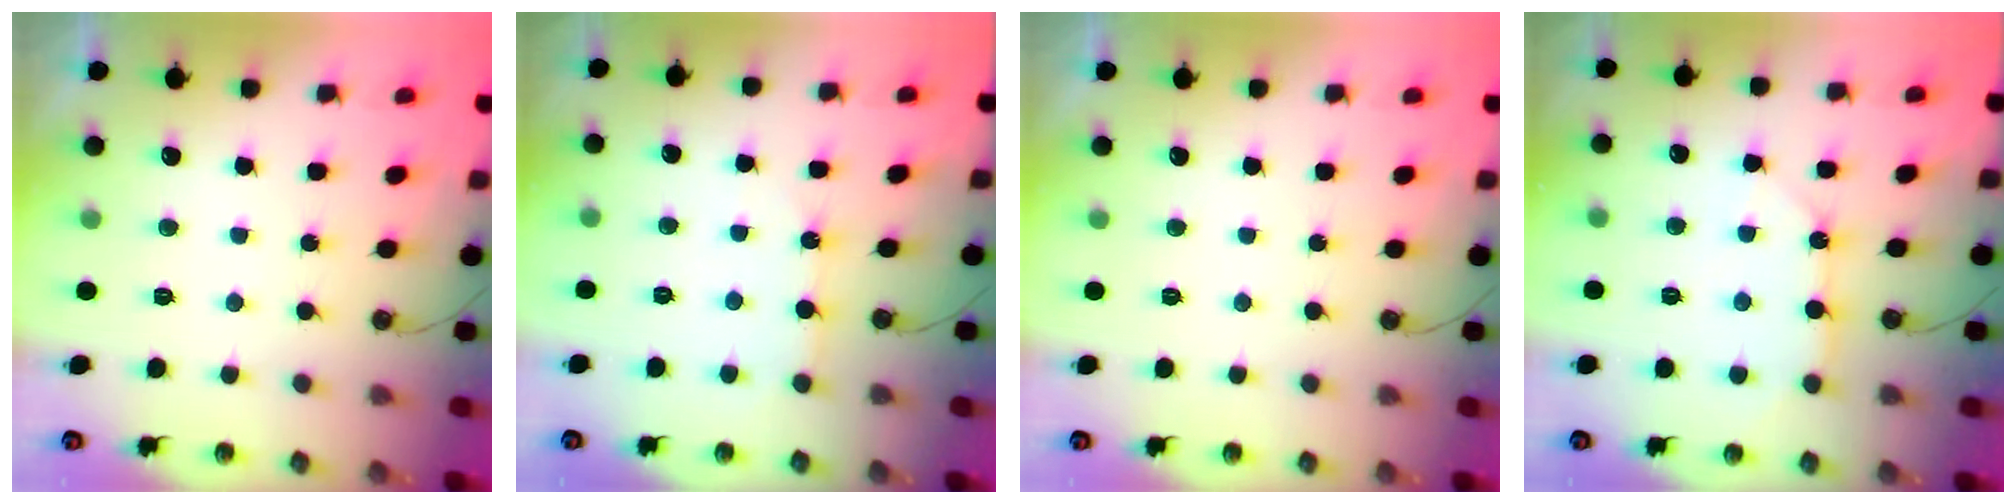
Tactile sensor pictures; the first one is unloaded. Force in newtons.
{"total": 5.0, "press": 5.0, "slide": 0.3}
{"total": 0.0}
{"total": 9.0, "press": 9.0, "slide": 0.8}